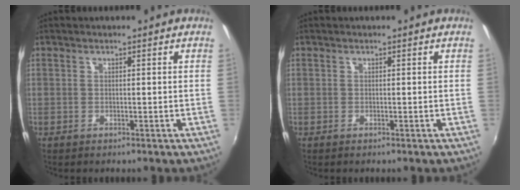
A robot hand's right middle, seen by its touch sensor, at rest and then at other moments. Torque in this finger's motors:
{"motor_torque": [0.05, -0.32, -0.02, 0.00]}